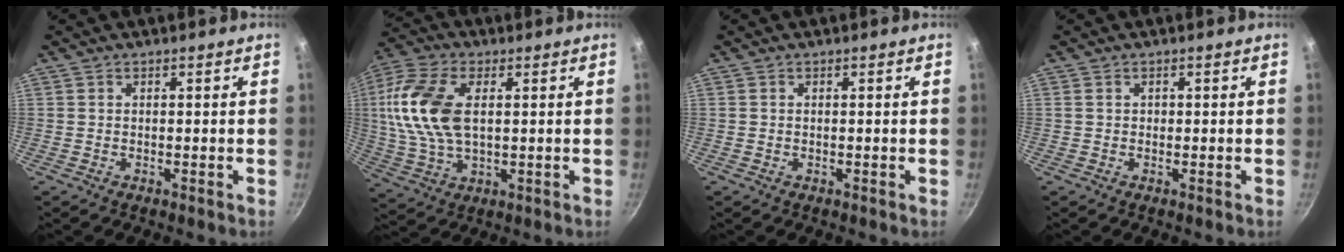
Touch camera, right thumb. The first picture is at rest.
{"total": 15.7, "force": [2.6, 8.9, 12.6], "torque": [-0.254, 0.005, 0.045]}
{"total": 0.0}
{"total": 0.7, "force": [0.1, 0.6, 0.2], "torque": [0.000, 0.002, 0.001]}